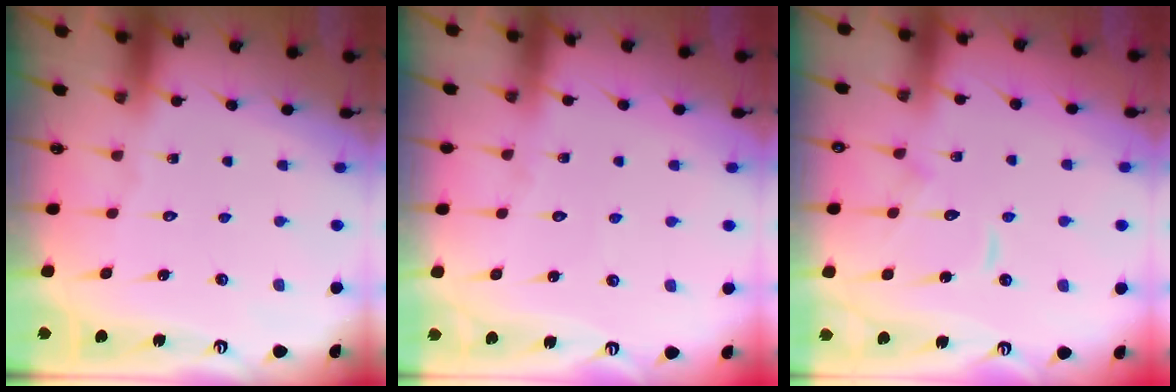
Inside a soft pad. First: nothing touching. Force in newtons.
{"total": 2.3, "press": 2.3, "slide": 0.2}
{"total": 8.6, "press": 8.5, "slide": 0.7}